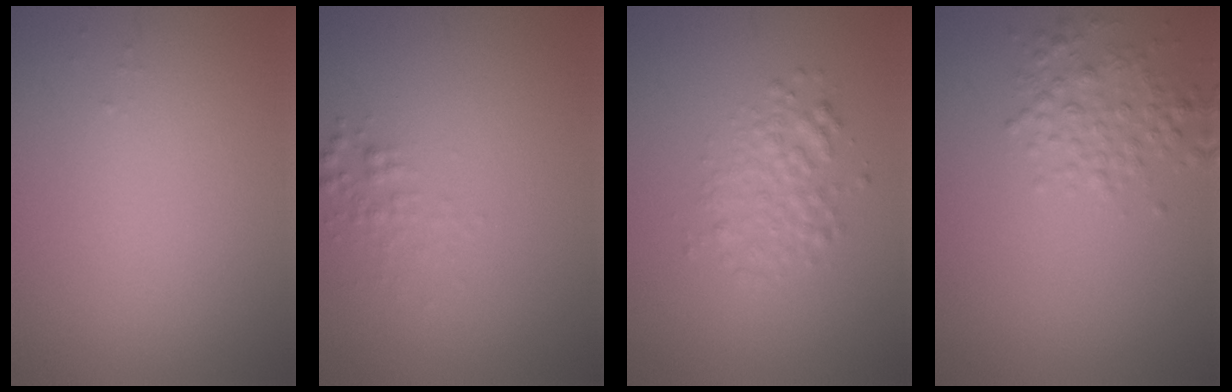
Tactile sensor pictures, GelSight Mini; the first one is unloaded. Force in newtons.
{"total": 1.1, "press": 1.1, "slide": 0.0}
{"total": 2.6, "press": 2.6, "slide": 0.0}
{"total": 2.5, "press": 2.5, "slide": 0.1}